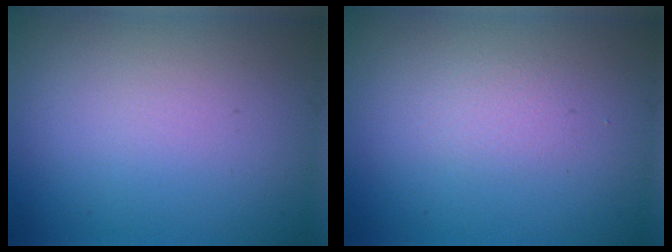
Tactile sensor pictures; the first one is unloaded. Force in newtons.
{"total": 1.0, "press": 1.0, "slide": 0.0}